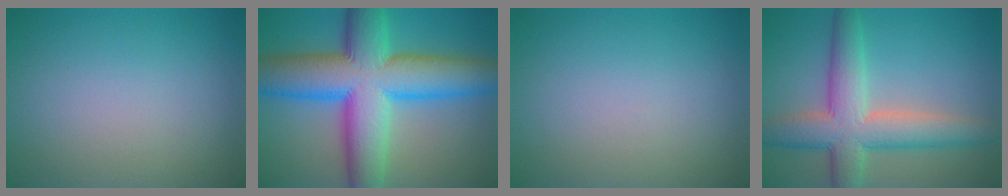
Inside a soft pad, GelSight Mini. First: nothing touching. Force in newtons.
{"total": 14.2, "press": 14.2, "slide": 0.2}
{"total": 0.0}
{"total": 7.5, "press": 7.5, "slide": 0.2}